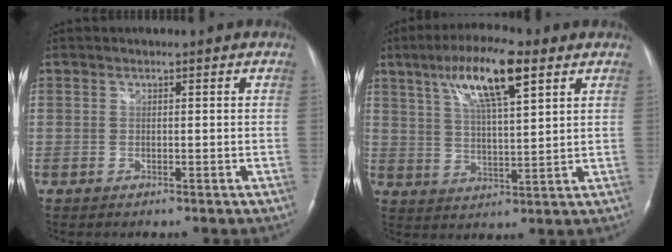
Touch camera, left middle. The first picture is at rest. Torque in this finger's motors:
{"motor_torque": [1.41, -0.62, 0.23, 0.12]}